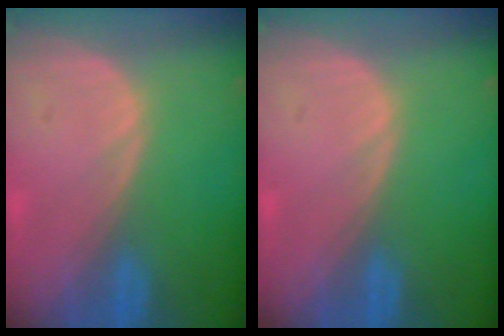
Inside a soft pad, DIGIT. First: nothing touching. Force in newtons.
{"total": 0.0}